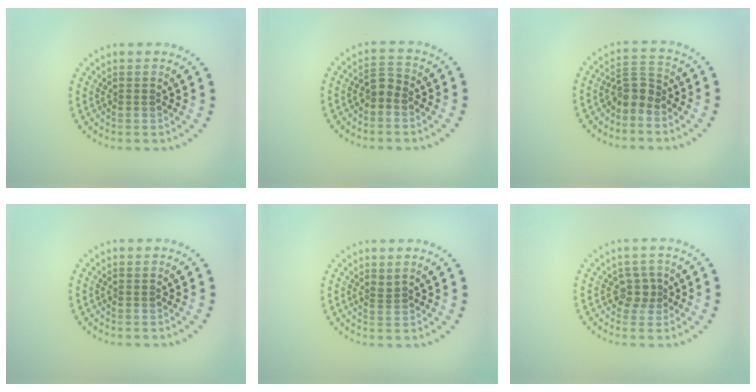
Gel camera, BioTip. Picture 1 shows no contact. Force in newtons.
{"total": 1.7, "press": 1.6, "slide": 0.7}
{"total": 2.7, "press": 2.2, "slide": 1.5}
{"total": 0.0}
{"total": 0.6, "press": 0.4, "slide": 0.5}
{"total": 1.8, "press": 1.4, "slide": 1.1}